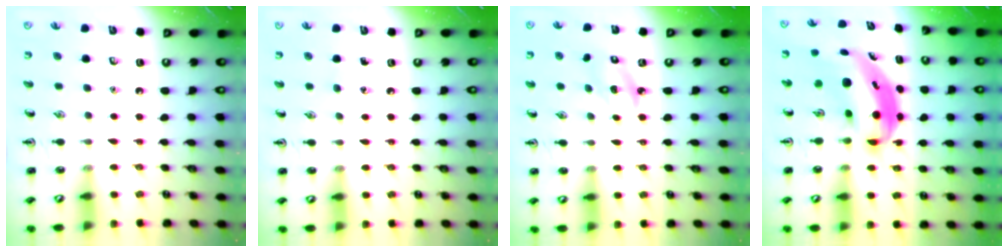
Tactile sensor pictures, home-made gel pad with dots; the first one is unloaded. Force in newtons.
{"total": 3.0, "press": 2.8, "slide": 1.1}
{"total": 3.3, "press": 3.2, "slide": 0.5}
{"total": 7.7, "press": 7.5, "slide": 2.0}